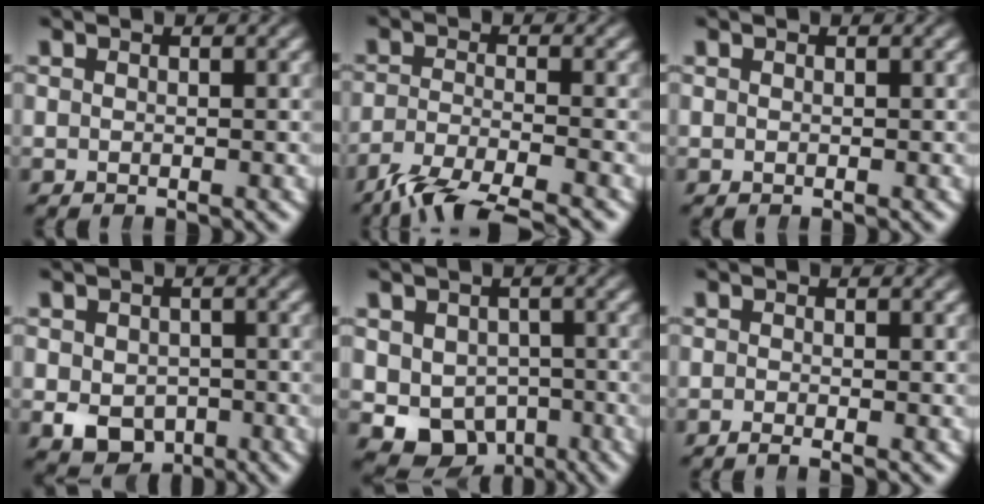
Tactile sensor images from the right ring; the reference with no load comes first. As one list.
[{"total": 5.9, "force": [-4.4, 2.0, 3.4], "torque": [-0.071, -0.028, -0.054]}, {"total": 0.0}, {"total": 4.7, "force": [-1.9, 3.8, 2.0], "torque": [-0.045, -0.037, -0.015]}, {"total": 10.4, "force": [-4.3, 8.8, 3.6], "torque": [-0.094, -0.062, -0.053]}, {"total": 1.7, "force": [-1.5, 0.3, 0.6], "torque": [-0.009, -0.003, -0.026]}]